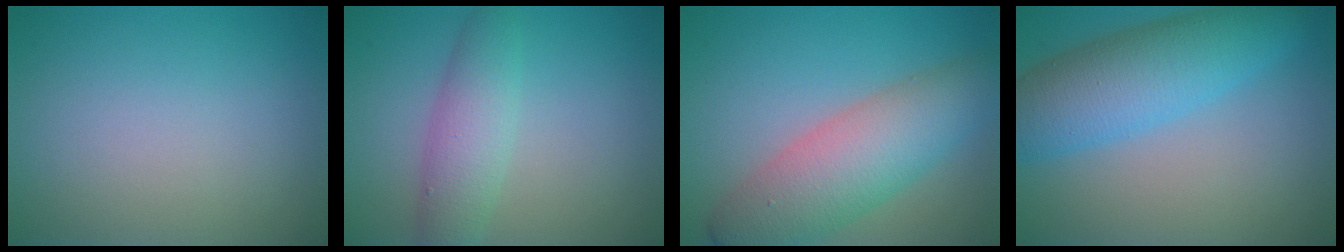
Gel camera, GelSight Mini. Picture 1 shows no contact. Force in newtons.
{"total": 3.9, "press": 3.9, "slide": 0.0}
{"total": 7.5, "press": 7.5, "slide": 0.3}
{"total": 7.4, "press": 7.4, "slide": 0.3}